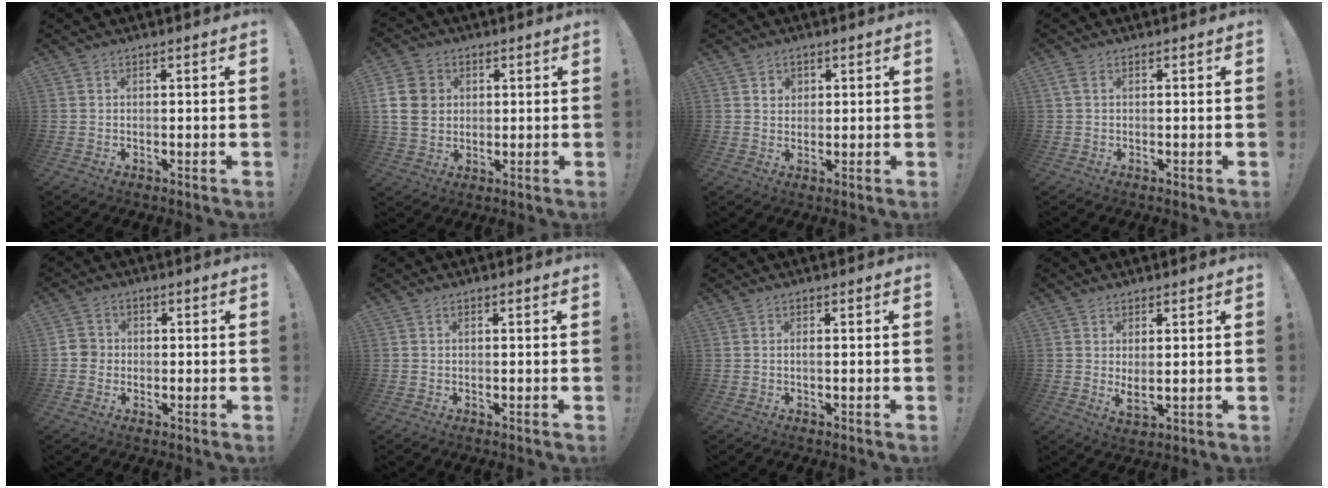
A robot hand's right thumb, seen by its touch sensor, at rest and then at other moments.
{"total": 12.0, "force": [2.3, 10.2, 5.8], "torque": [-0.102, -0.008, 0.048]}
{"total": 2.5, "force": [1.2, 2.1, 0.5], "torque": [0.004, -0.009, 0.019]}
{"total": 1.7, "force": [0.5, 0.9, 1.4], "torque": [-0.023, 0.001, 0.008]}
{"total": 4.1, "force": [-1.0, 3.8, 1.1], "torque": [-0.027, 0.013, -0.016]}
{"total": 0.0}
{"total": 0.7, "force": [-0.3, 0.0, 0.6], "torque": [-0.012, 0.000, -0.005]}
{"total": 3.6, "force": [2.1, 1.1, 2.7], "torque": [-0.030, -0.021, 0.036]}